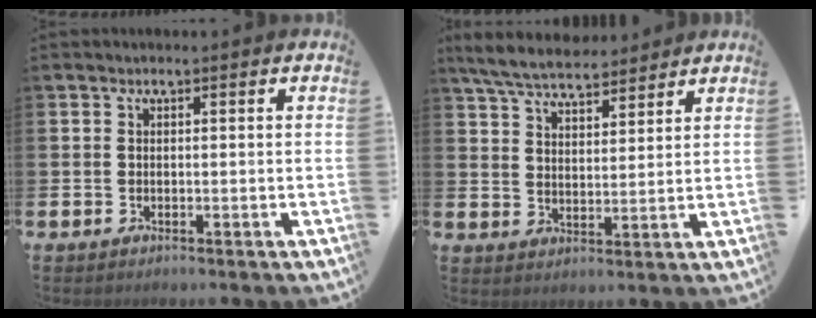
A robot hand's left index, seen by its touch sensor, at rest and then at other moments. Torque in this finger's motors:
{"motor_torque": [1.03, -1.11, 0.48, 0.14]}